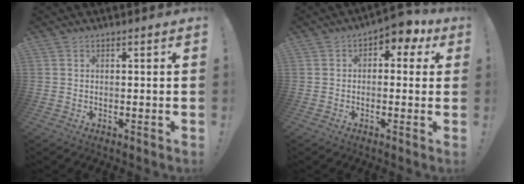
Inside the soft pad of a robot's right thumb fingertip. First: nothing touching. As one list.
[{"total": 4.8, "force": [1.3, 3.1, 3.4], "torque": [-0.038, -0.005, 0.019]}]